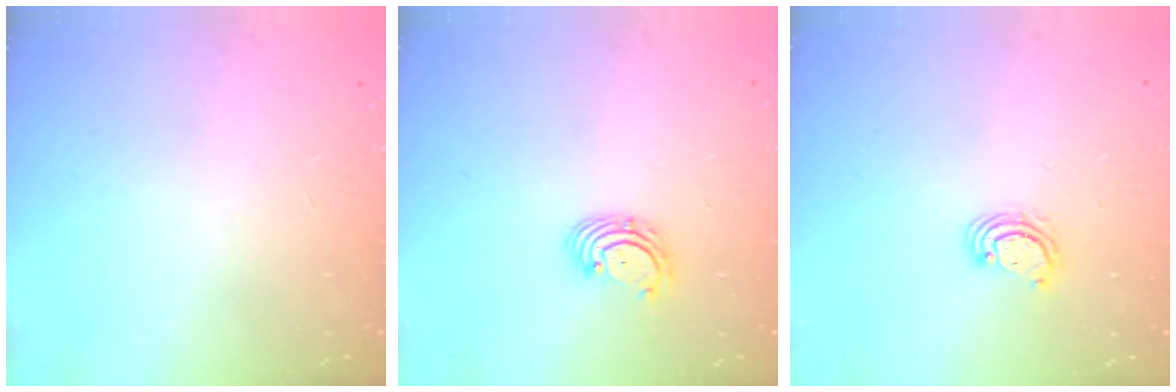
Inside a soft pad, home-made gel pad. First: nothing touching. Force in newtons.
{"total": 2.9, "press": 2.9, "slide": 0.3}
{"total": 3.3, "press": 3.3, "slide": 0.2}